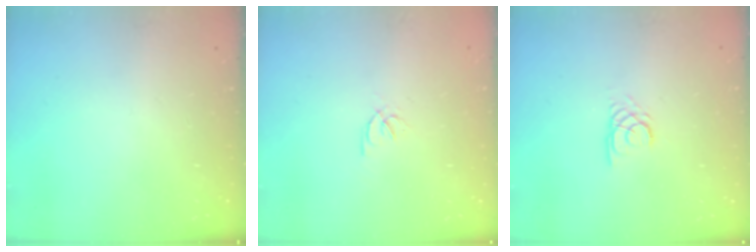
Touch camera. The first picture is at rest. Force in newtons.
{"total": 2.2, "press": 2.2, "slide": 0.2}
{"total": 2.4, "press": 2.4, "slide": 0.2}